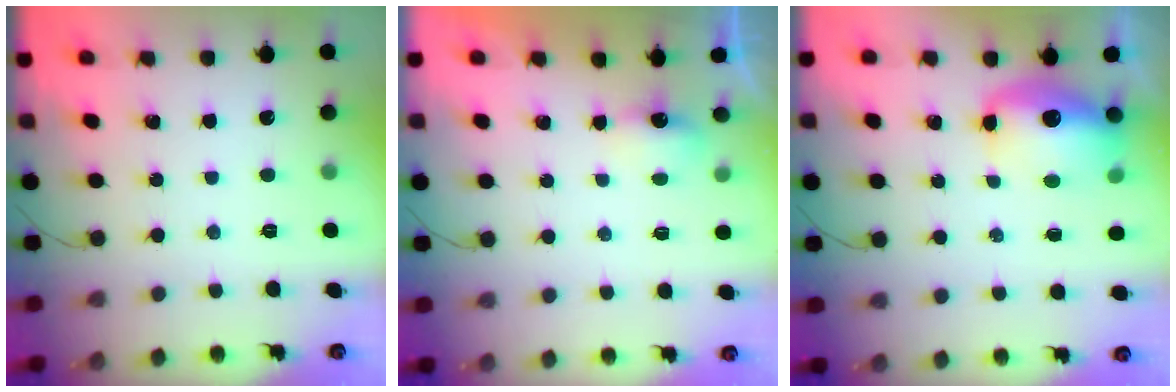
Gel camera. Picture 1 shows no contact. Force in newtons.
{"total": 3.1, "press": 3.0, "slide": 1.0}
{"total": 11.3, "press": 11.0, "slide": 2.5}